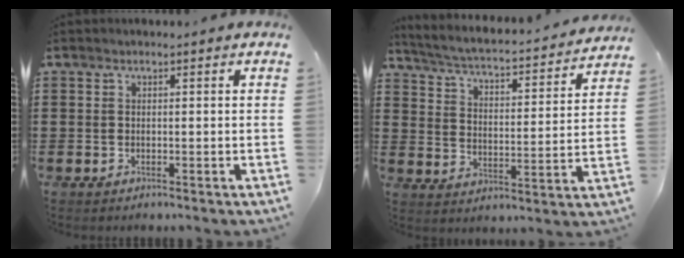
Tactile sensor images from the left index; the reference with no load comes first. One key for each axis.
{"total": 2.8, "fx": 2.6, "fy": -0.1, "fz": 1.0, "tx": -0.040, "ty": -0.032, "tz": 0.032}